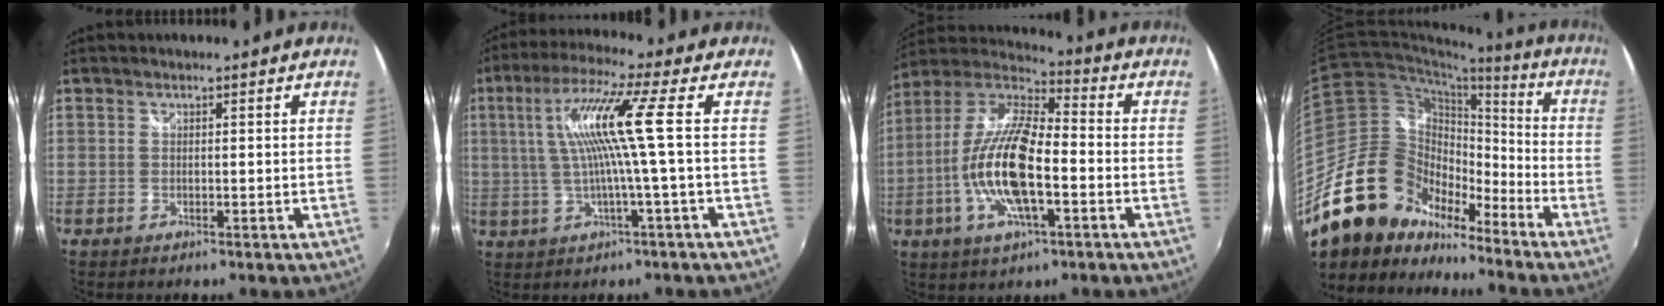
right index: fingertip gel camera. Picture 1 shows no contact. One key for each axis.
{"total": 10.9, "fx": 0.8, "fy": -1.3, "fz": 10.8, "tx": -0.205, "ty": 0.006, "tz": 0.020}
{"total": 17.2, "fx": -4.4, "fy": 5.6, "fz": 15.7, "tx": -0.315, "ty": -0.005, "tz": -0.090}
{"total": 19.2, "fx": -14.3, "fy": 10.8, "fz": 6.9, "tx": -0.136, "ty": 0.028, "tz": -0.257}